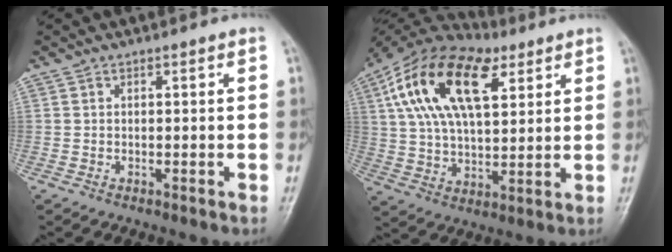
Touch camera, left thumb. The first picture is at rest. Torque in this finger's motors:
{"motor_torque": [2.35, 2.26, 1.55, -1.22, 0.22]}